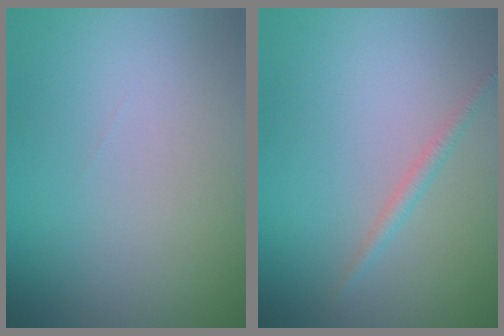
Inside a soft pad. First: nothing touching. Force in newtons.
{"total": 1.2, "press": 1.2, "slide": 0.0}